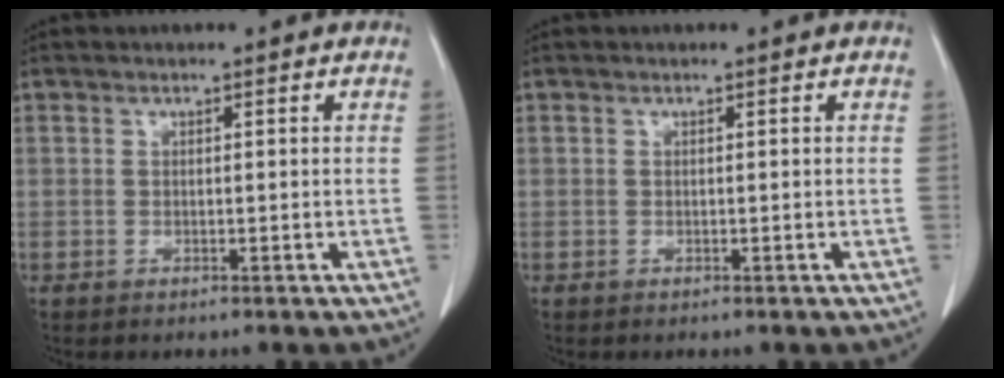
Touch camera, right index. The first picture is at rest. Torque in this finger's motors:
{"motor_torque": [0.00, 0.00, 0.00, 0.00]}